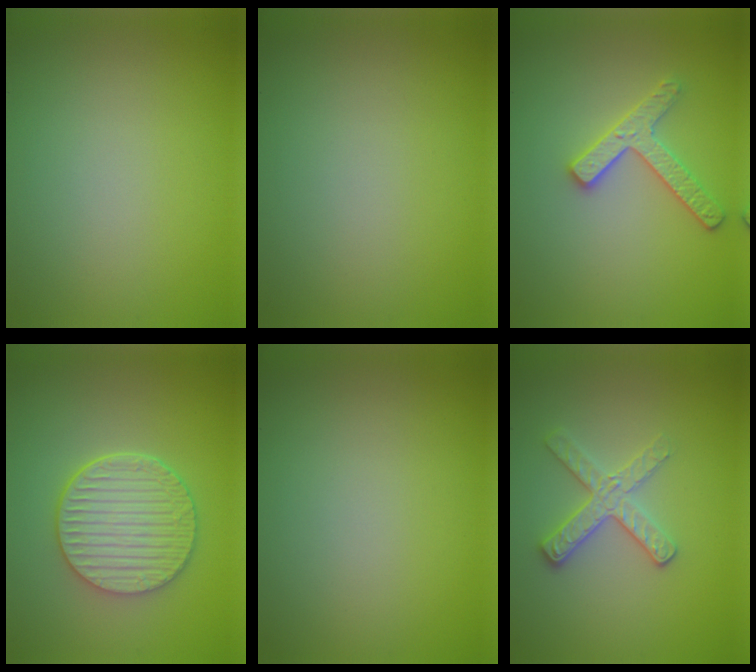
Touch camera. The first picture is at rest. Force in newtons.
{"total": 0.0}
{"total": 2.6, "press": 2.6, "slide": 0.4}
{"total": 6.0, "press": 4.7, "slide": 3.6}
{"total": 0.0}
{"total": 2.7, "press": 2.6, "slide": 0.9}